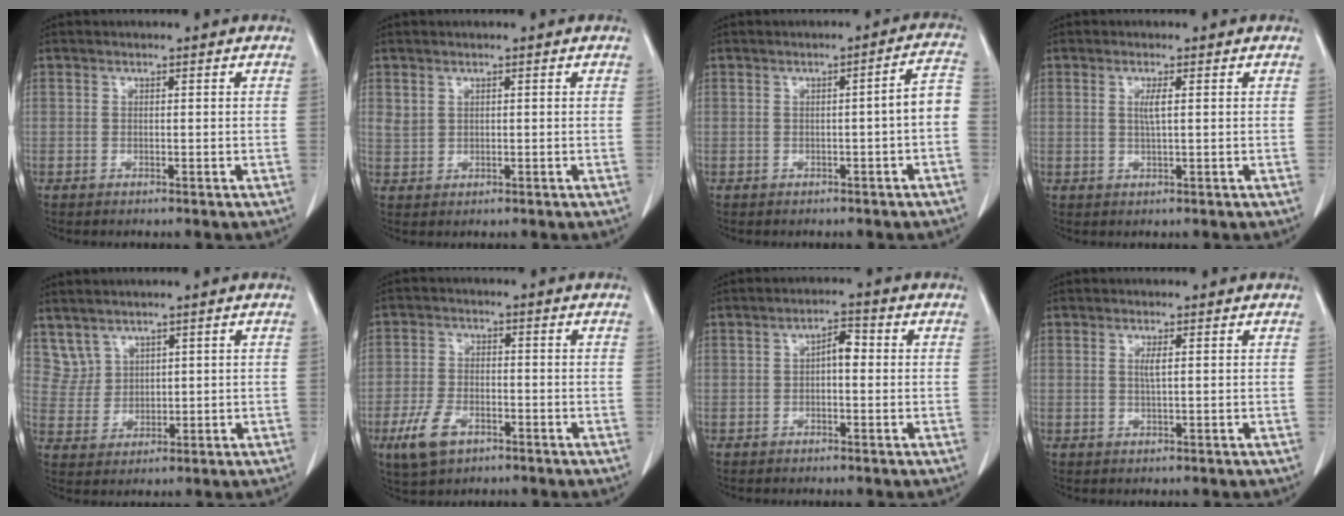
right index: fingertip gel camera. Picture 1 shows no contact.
{"total": 1.7, "force": [1.0, 1.2, 0.5], "torque": [-0.006, 0.004, 0.025]}
{"total": 4.5, "force": [-1.0, 0.1, 4.4], "torque": [-0.051, 0.018, -0.014]}
{"total": 1.9, "force": [0.4, -0.1, 1.9], "torque": [-0.041, -0.001, 0.007]}
{"total": 4.1, "force": [3.2, 2.6, 0.0], "torque": [-0.001, 0.010, 0.077]}
{"total": 6.7, "force": [-3.6, 3.6, 4.4], "torque": [-0.099, -0.004, -0.062]}
{"total": 3.2, "force": [0.0, 1.3, 2.9], "torque": [-0.044, 0.014, -0.002]}
{"total": 1.4, "force": [0.3, 0.0, 1.4], "torque": [-0.032, 0.000, 0.006]}